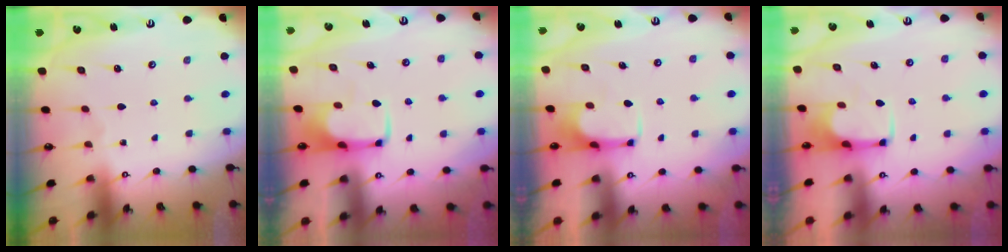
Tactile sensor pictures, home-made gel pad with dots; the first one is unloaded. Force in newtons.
{"total": 1.9, "press": 1.9, "slide": 0.4}
{"total": 0.9, "press": 0.7, "slide": 0.6}
{"total": 2.4, "press": 2.2, "slide": 1.1}